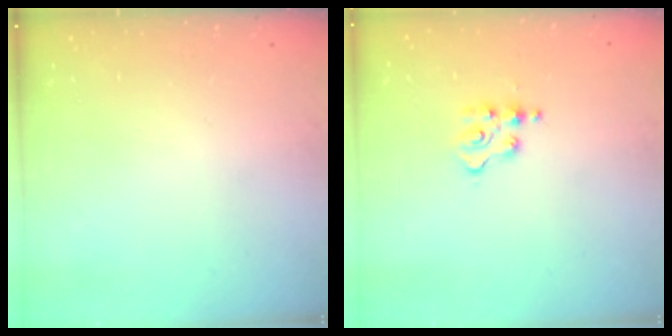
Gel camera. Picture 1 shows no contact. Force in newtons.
{"total": 3.9, "press": 3.8, "slide": 0.5}